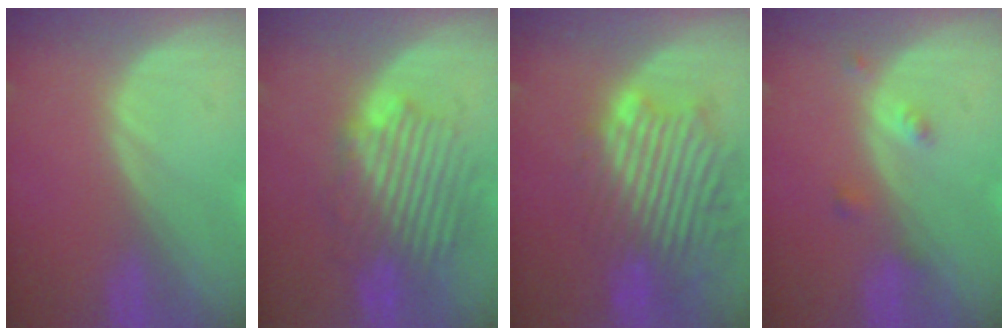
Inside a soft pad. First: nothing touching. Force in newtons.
{"total": 8.9, "press": 8.8, "slide": 1.5}
{"total": 11.7, "press": 10.7, "slide": 5.0}
{"total": 2.1, "press": 2.1, "slide": 0.2}